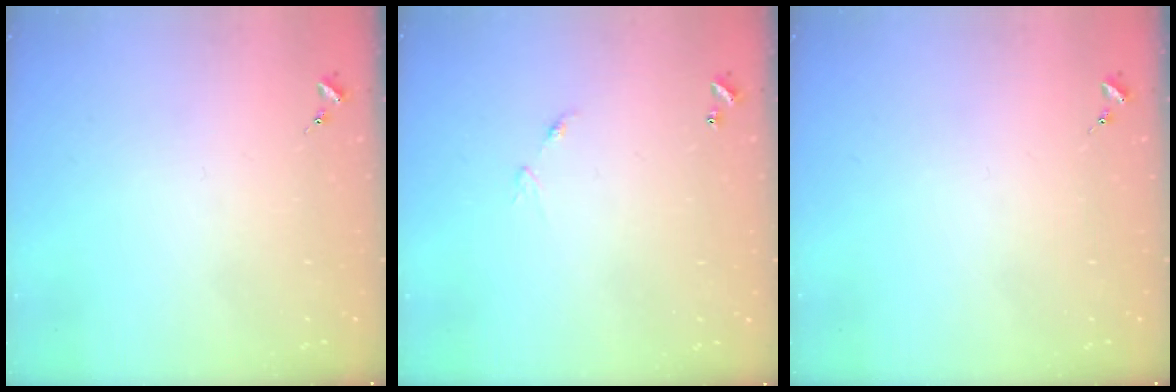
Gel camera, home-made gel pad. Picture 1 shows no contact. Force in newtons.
{"total": 5.6, "press": 5.5, "slide": 0.6}
{"total": 0.0}